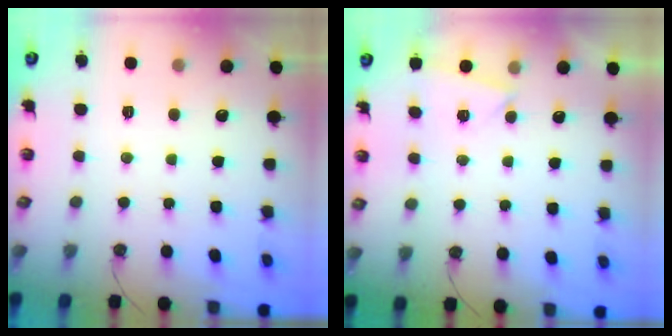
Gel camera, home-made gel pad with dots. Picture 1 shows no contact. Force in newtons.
{"total": 2.5, "press": 1.6, "slide": 1.9}